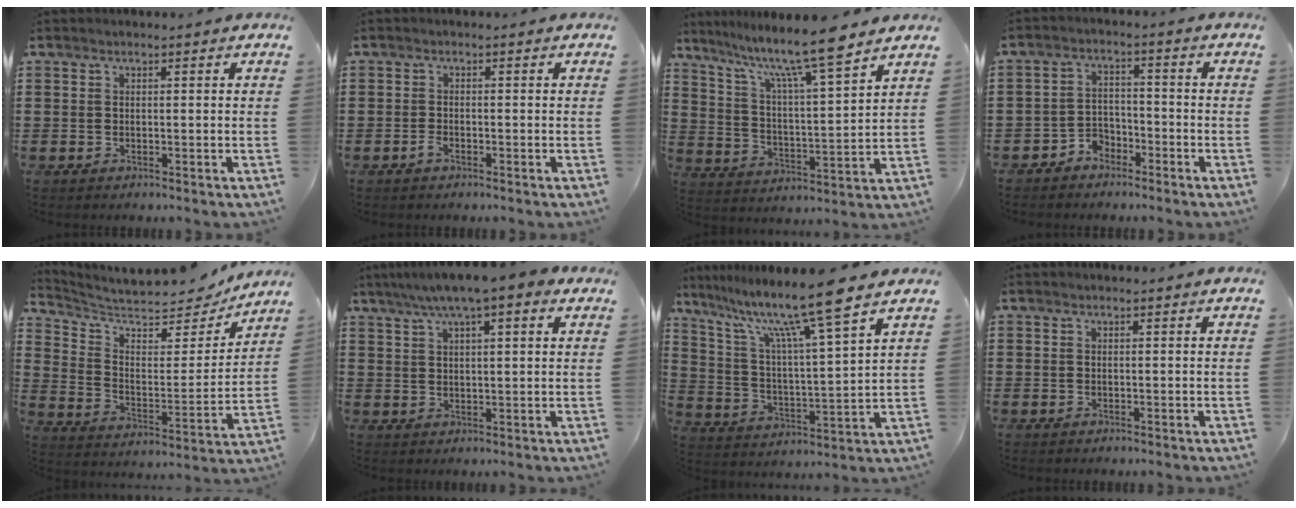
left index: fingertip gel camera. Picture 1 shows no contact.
{"total": 1.4, "force": [-0.9, 0.5, 1.0], "torque": [-0.029, -0.006, -0.018]}
{"total": 10.9, "force": [8.9, 0.3, 6.2], "torque": [-0.140, -0.050, 0.148]}
{"total": 3.5, "force": [-3.1, 1.5, 0.3], "torque": [-0.015, 0.006, -0.066]}
{"total": 7.5, "force": [6.7, 1.9, 2.9], "torque": [-0.080, -0.049, 0.112]}
{"total": 6.4, "force": [4.1, 1.0, 4.7], "torque": [-0.100, 0.001, 0.071]}
{"total": 12.2, "force": [9.4, -0.3, 7.8], "torque": [-0.174, -0.054, 0.149]}
{"total": 0.0}